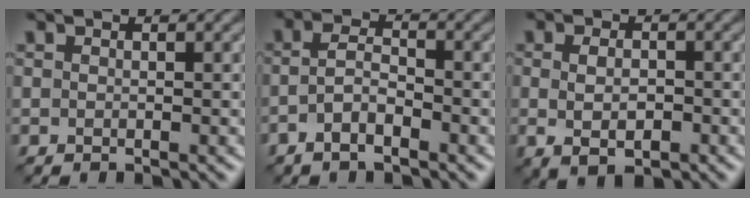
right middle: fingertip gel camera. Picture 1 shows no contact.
{"total": 2.9, "force": [-1.8, 0.9, 2.1], "torque": [-0.043, 0.009, -0.039]}
{"total": 2.7, "force": [-0.5, 1.4, 2.3], "torque": [-0.043, -0.004, -0.003]}